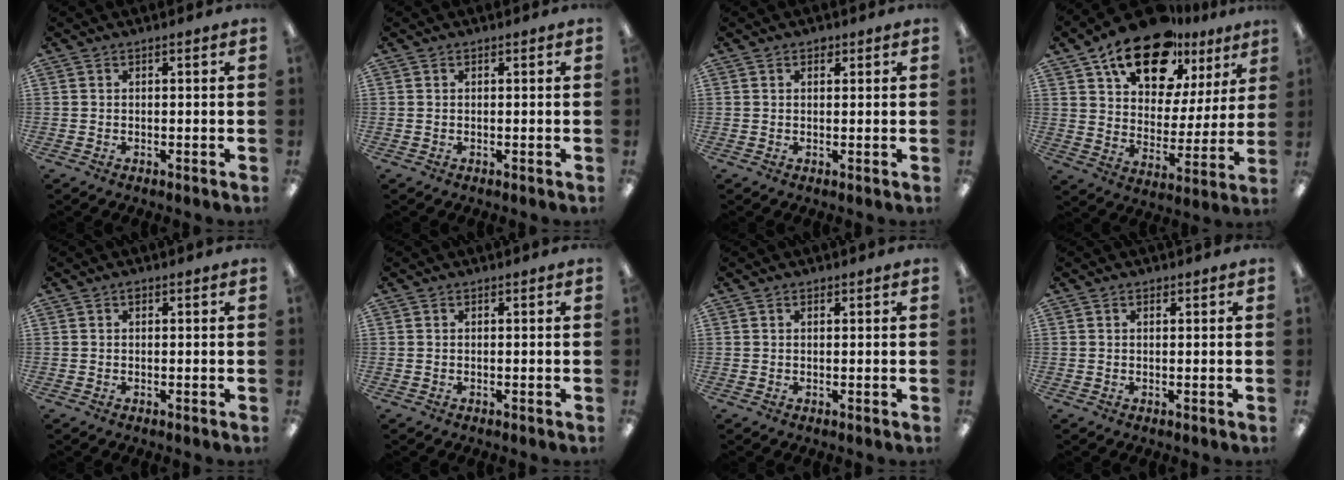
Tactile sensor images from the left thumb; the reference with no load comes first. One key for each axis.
{"total": 0.0}
{"total": 1.3, "fx": 0.8, "fy": 0.9, "fz": 0.7, "tx": -0.006, "ty": -0.001, "tz": 0.012}
{"total": 20.0, "fx": 14.0, "fy": 9.8, "fz": 10.3, "tx": -0.167, "ty": -0.080, "tz": 0.245}
{"total": 0.8, "fx": 0.3, "fy": 0.5, "fz": 0.5, "tx": -0.011, "ty": 0.004, "tz": 0.004}
{"total": 0.0}
{"total": 0.6, "fx": 0.4, "fy": 0.3, "fz": 0.3, "tx": -0.007, "ty": 0.002, "tz": 0.007}
{"total": 0.7, "fx": 0.4, "fy": 0.4, "fz": 0.4, "tx": -0.007, "ty": 0.002, "tz": 0.008}